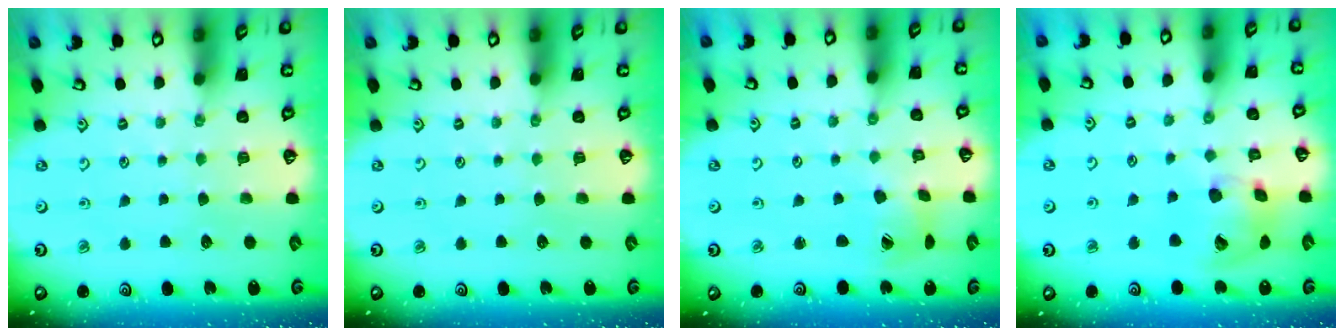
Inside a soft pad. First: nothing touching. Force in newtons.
{"total": 0.0}
{"total": 6.1, "press": 6.0, "slide": 0.4}
{"total": 14.4, "press": 14.2, "slide": 2.3}